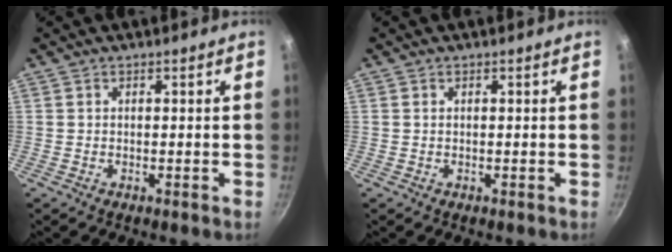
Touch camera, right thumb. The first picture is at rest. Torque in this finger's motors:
{"motor_torque": [-0.56, -0.27, -0.01, 0.21, 0.03]}